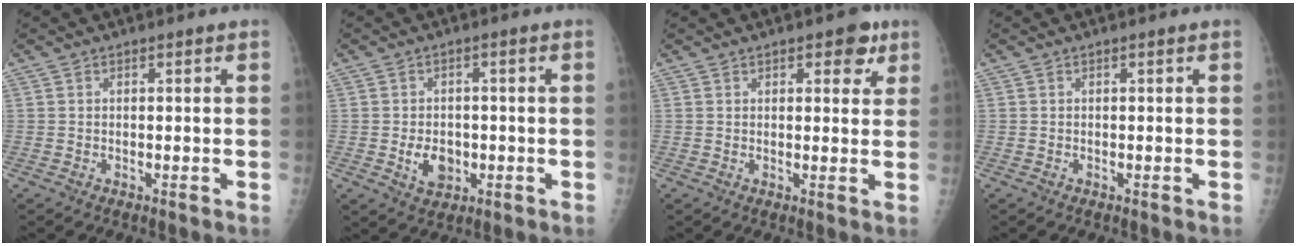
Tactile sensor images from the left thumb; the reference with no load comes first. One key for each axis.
{"total": 5.3, "fx": -1.2, "fy": 3.9, "fz": 3.3, "tx": -0.036, "ty": 0.002, "tz": -0.012}
{"total": 4.5, "fx": 2.4, "fy": 2.3, "fz": 2.9, "tx": -0.011, "ty": -0.007, "tz": 0.024}
{"total": 0.0}